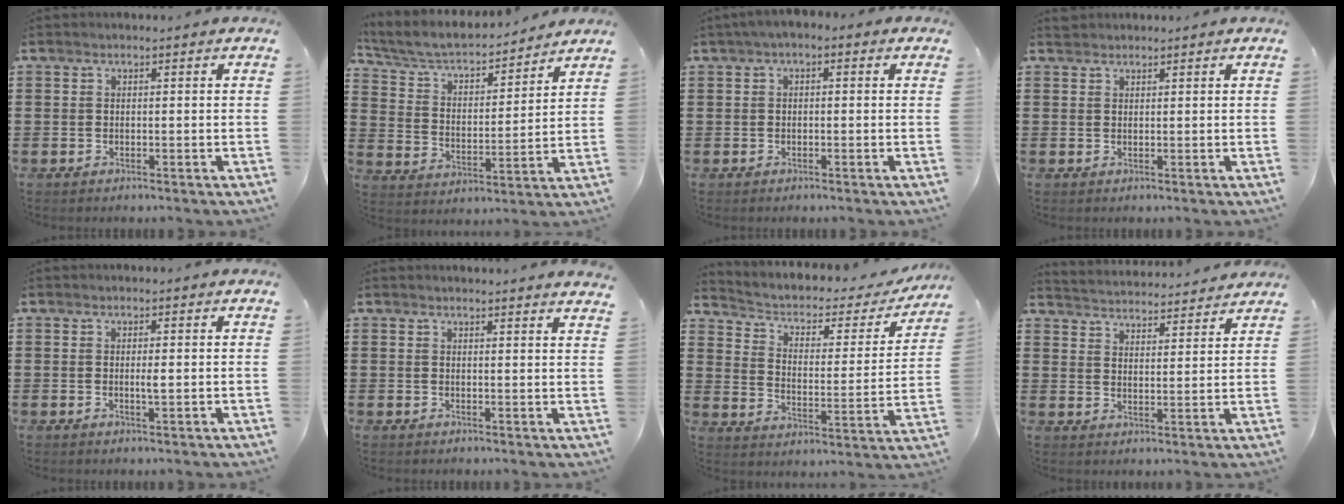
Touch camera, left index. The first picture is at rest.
{"total": 5.3, "force": [4.7, 1.5, 2.1], "torque": [-0.063, -0.032, 0.074]}
{"total": 1.5, "force": [-0.6, 0.8, 1.1], "torque": [-0.029, 0.001, -0.016]}
{"total": 1.0, "force": [1.0, 0.3, 0.0], "torque": [-0.003, 0.001, 0.020]}
{"total": 1.3, "force": [0.1, 0.1, 1.3], "torque": [-0.026, -0.003, 0.001]}
{"total": 1.8, "force": [1.8, -0.3, 0.2], "torque": [0.001, -0.006, 0.033]}
{"total": 3.2, "force": [1.7, 2.0, 1.9], "torque": [-0.050, -0.012, 0.019]}
{"total": 3.8, "force": [3.7, -0.2, -0.4], "torque": [-0.011, -0.027, 0.063]}